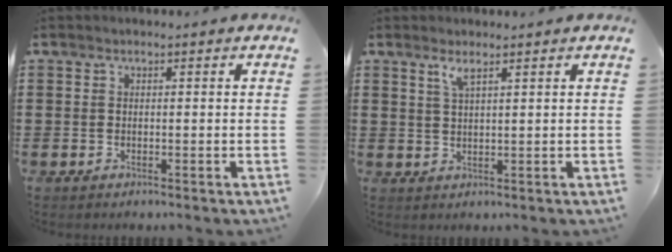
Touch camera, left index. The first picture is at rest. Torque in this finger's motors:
{"motor_torque": [0.47, -0.37, 0.04, 0.05]}